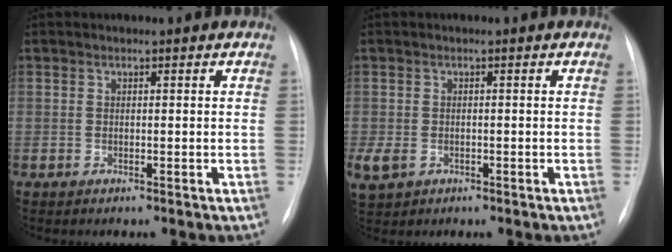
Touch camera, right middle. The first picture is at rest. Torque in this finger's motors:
{"motor_torque": [1.08, -1.06, 1.05, 0.21]}